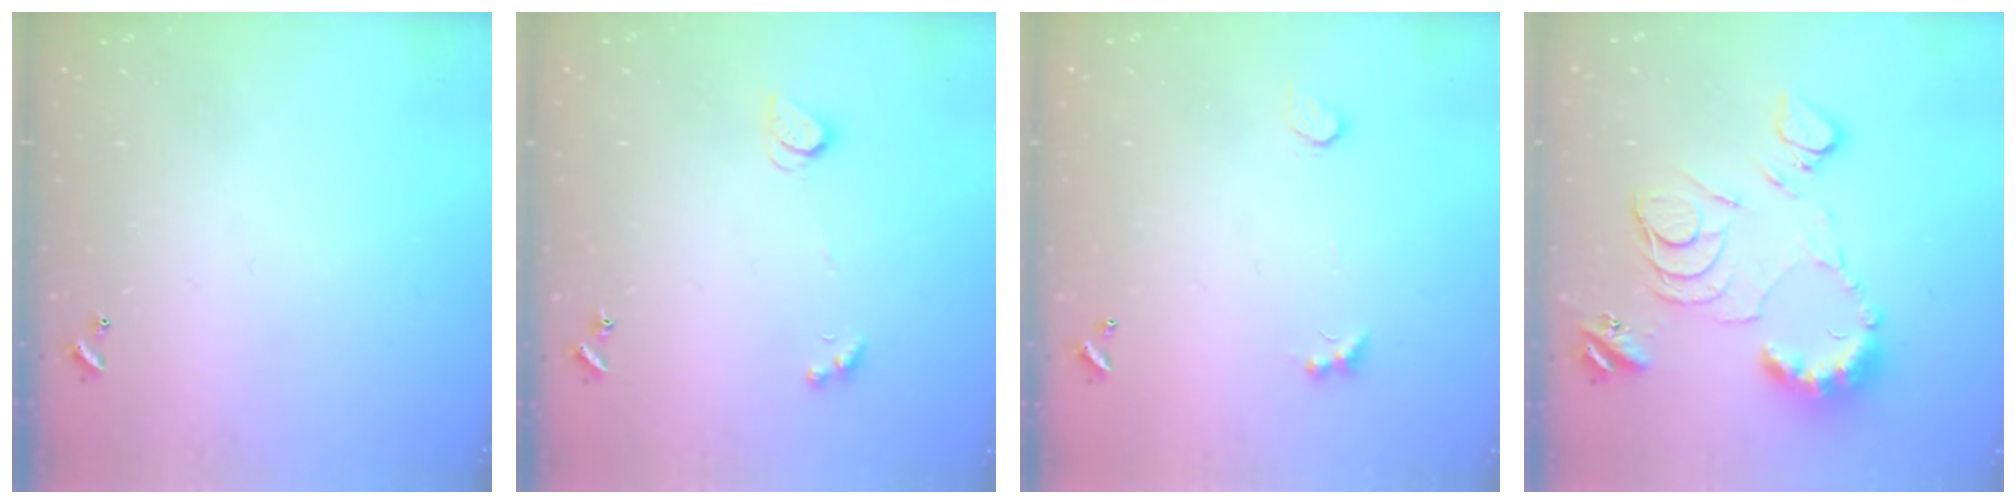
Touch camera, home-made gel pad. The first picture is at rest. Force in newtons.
{"total": 2.6, "press": 2.6, "slide": 0.5}
{"total": 1.4, "press": 1.1, "slide": 0.9}
{"total": 14.4, "press": 14.4, "slide": 1.2}